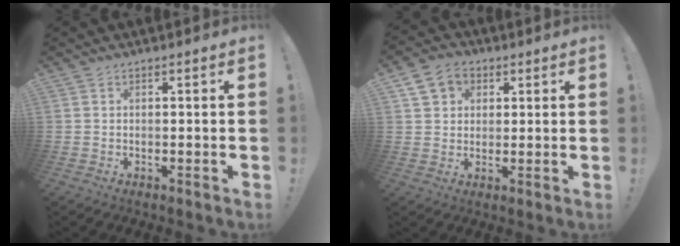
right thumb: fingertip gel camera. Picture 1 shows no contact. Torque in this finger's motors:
{"motor_torque": [-0.01, 0.02, 0.08, 0.06, 0.00]}